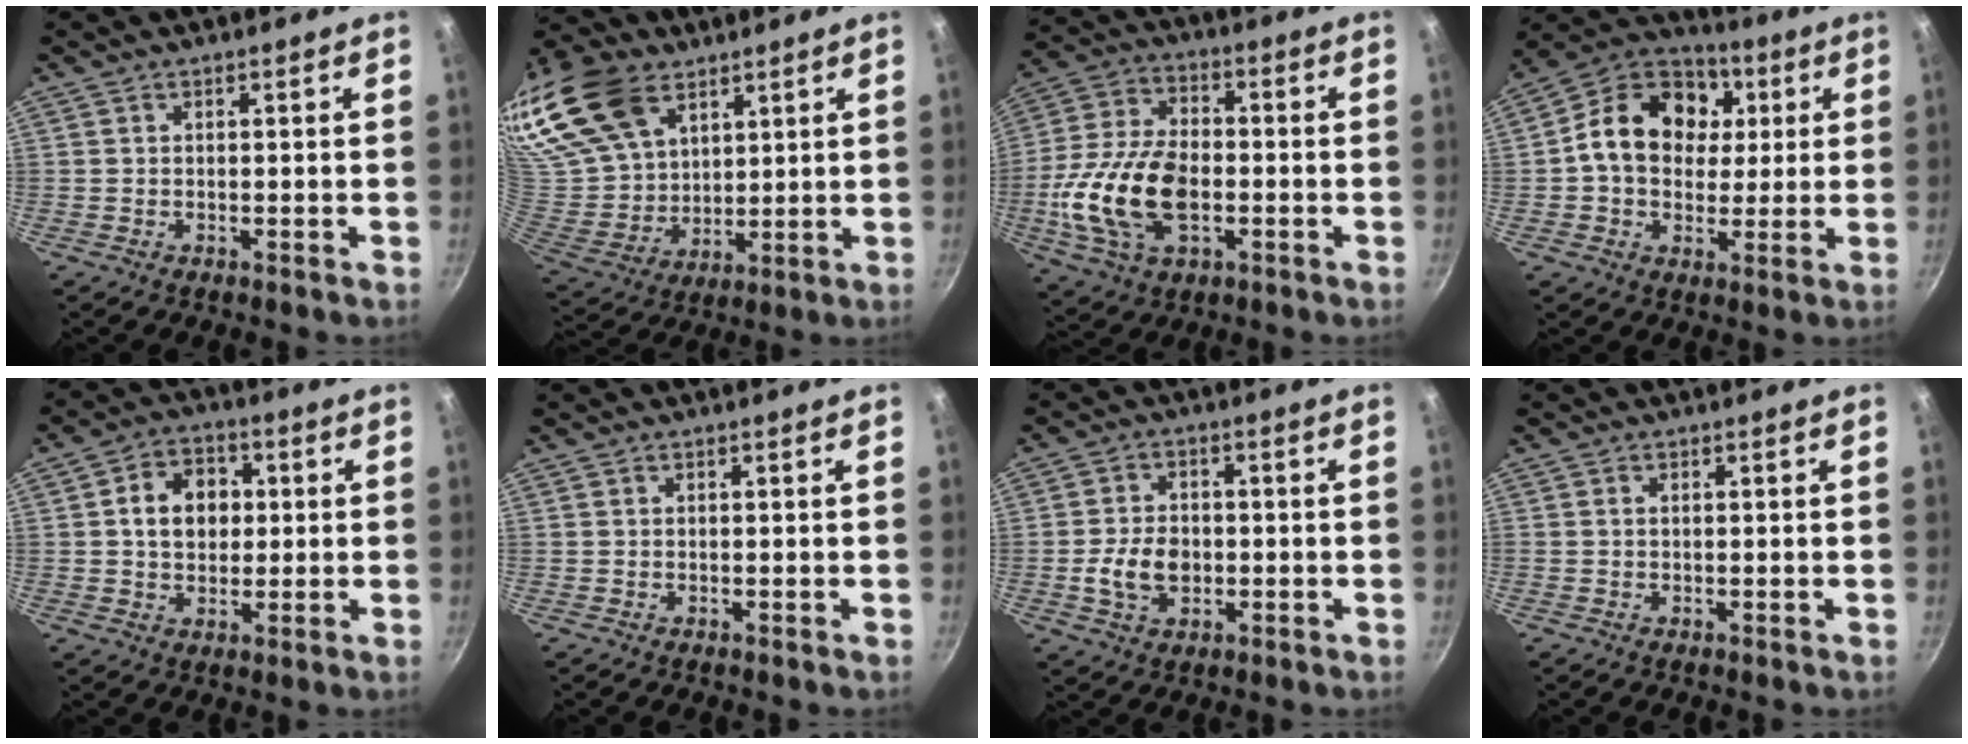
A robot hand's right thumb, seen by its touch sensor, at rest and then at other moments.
{"total": 23.9, "force": [12.8, 15.5, 12.9], "torque": [-0.269, -0.019, 0.255]}
{"total": 18.1, "force": [-3.4, 10.8, 14.1], "torque": [-0.269, 0.022, -0.065]}
{"total": 16.8, "force": [2.9, 13.1, 10.1], "torque": [-0.146, 0.016, 0.030]}
{"total": 9.0, "force": [1.2, 7.0, 5.4], "torque": [-0.062, 0.011, 0.011]}
{"total": 0.0}
{"total": 7.5, "force": [-1.3, 5.3, 5.1], "torque": [-0.080, 0.011, -0.023]}
{"total": 0.6, "force": [0.1, 0.4, 0.4], "torque": [-0.007, 0.003, 0.001]}